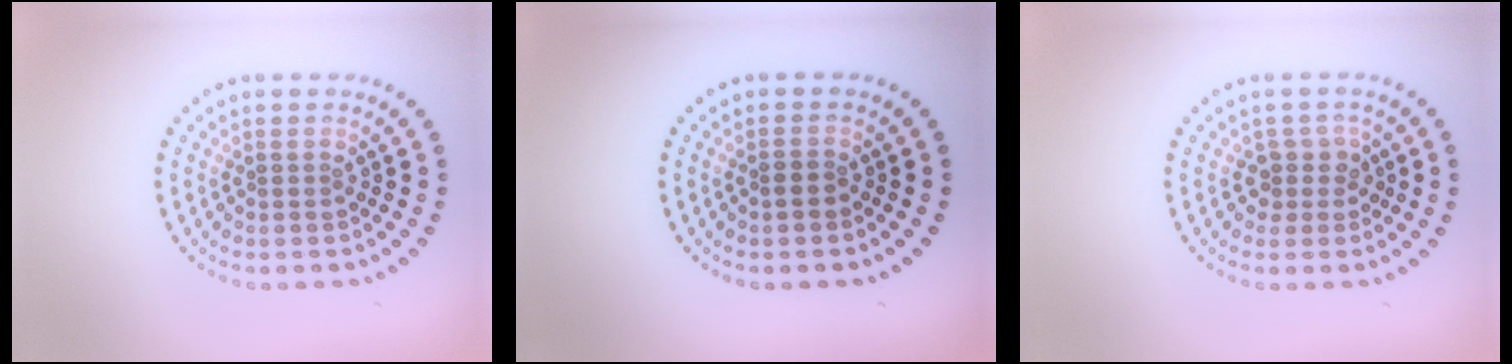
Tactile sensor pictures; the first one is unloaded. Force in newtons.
{"total": 1.1, "press": 0.9, "slide": 0.7}
{"total": 1.9, "press": 1.5, "slide": 1.2}